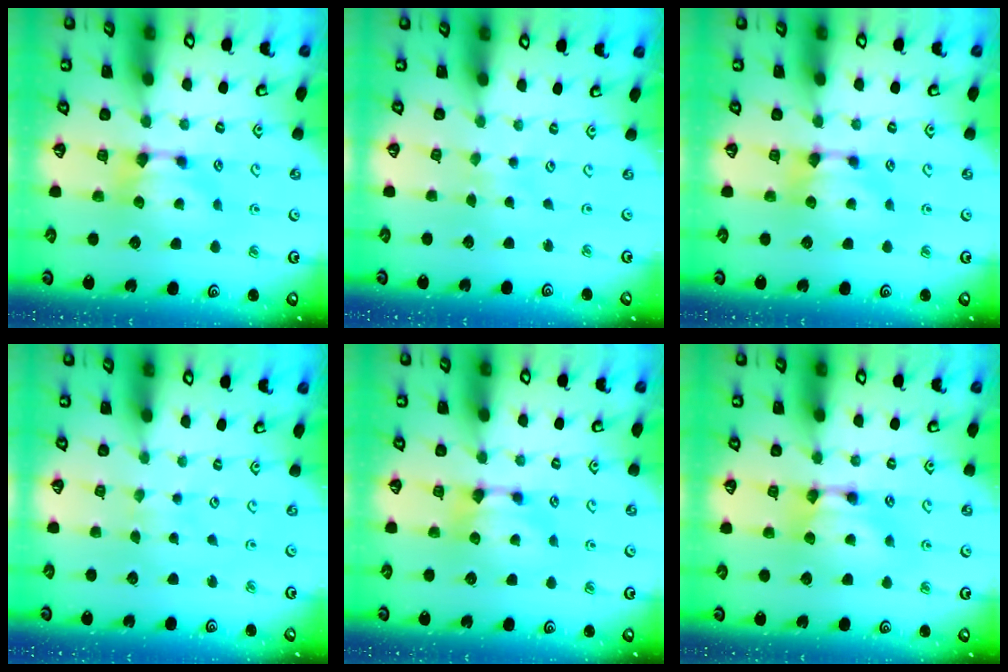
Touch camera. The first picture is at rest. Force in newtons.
{"total": 4.2, "press": 4.2, "slide": 0.0}
{"total": 0.0}
{"total": 3.6, "press": 3.6, "slide": 0.1}
{"total": 0.0}
{"total": 1.9, "press": 1.9, "slide": 0.1}